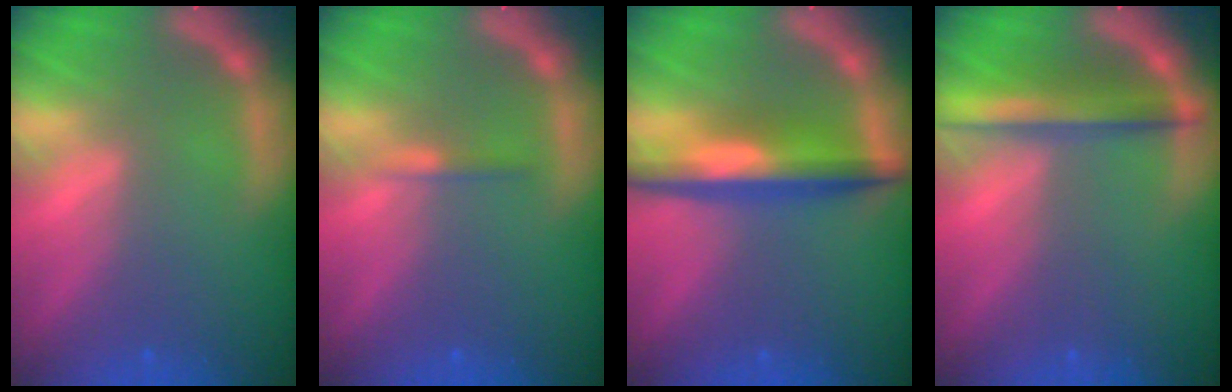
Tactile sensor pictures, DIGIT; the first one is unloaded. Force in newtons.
{"total": 0.9}
{"total": 6.0}
{"total": 4.4}